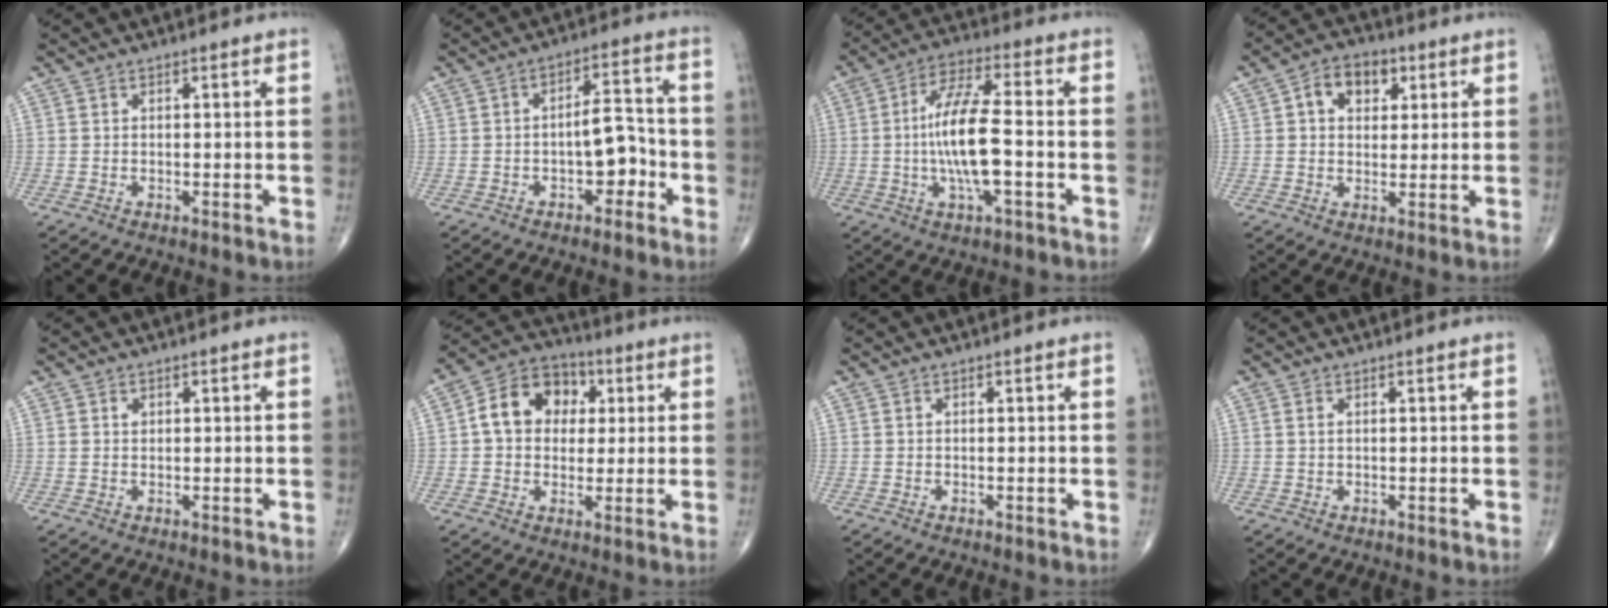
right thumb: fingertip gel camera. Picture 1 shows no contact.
{"total": 7.1, "force": [-2.4, 3.8, 5.6], "torque": [-0.058, 0.032, -0.040]}
{"total": 12.8, "force": [-1.6, 3.5, 12.2], "torque": [-0.239, 0.021, -0.031]}
{"total": 8.0, "force": [2.6, 5.7, 4.9], "torque": [-0.047, 0.005, 0.035]}
{"total": 1.0, "force": [0.5, 0.7, 0.6], "torque": [-0.007, -0.002, 0.009]}
{"total": 12.2, "force": [2.3, 9.5, 7.2], "torque": [-0.090, 0.018, 0.026]}
{"total": 0.0}
{"total": 0.7, "force": [0.3, 0.3, 0.6], "torque": [-0.018, 0.007, 0.008]}